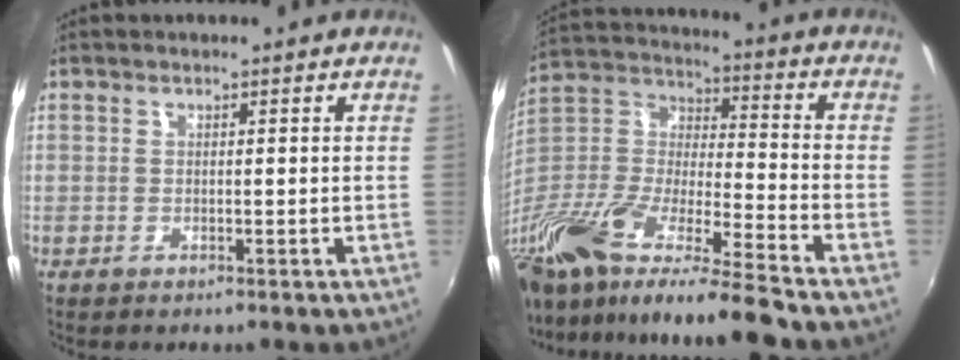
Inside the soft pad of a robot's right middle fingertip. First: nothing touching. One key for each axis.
{"total": 24.9, "fx": -18.6, "fy": 2.8, "fz": 16.3, "tx": -0.284, "ty": -0.032, "tz": -0.337}